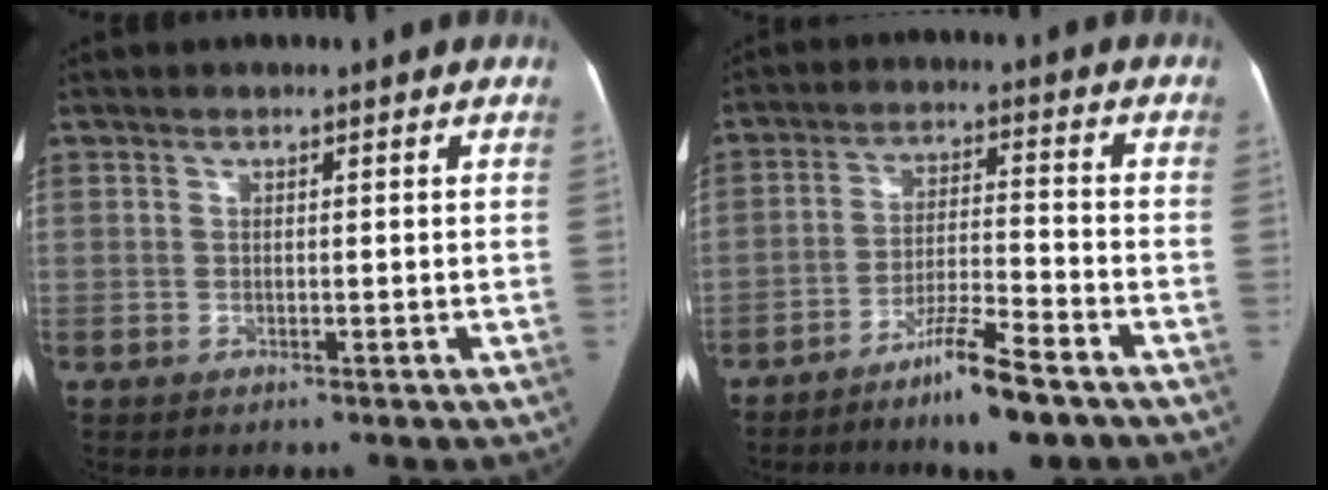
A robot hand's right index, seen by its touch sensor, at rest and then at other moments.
{"total": 8.8, "force": [-6.3, 0.3, 6.1], "torque": [-0.111, -0.017, -0.114]}